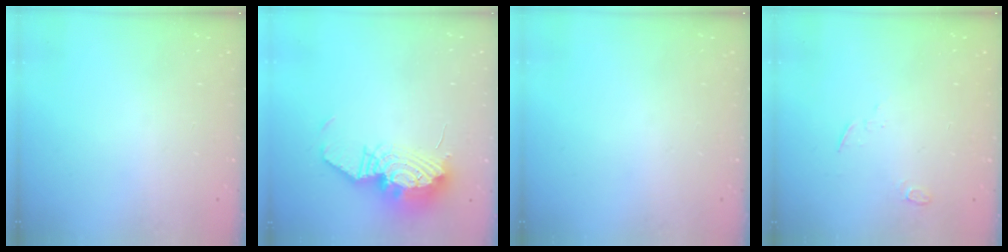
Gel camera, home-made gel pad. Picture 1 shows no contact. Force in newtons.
{"total": 13.2, "press": 13.1, "slide": 1.1}
{"total": 0.0}
{"total": 3.7, "press": 3.6, "slide": 0.8}